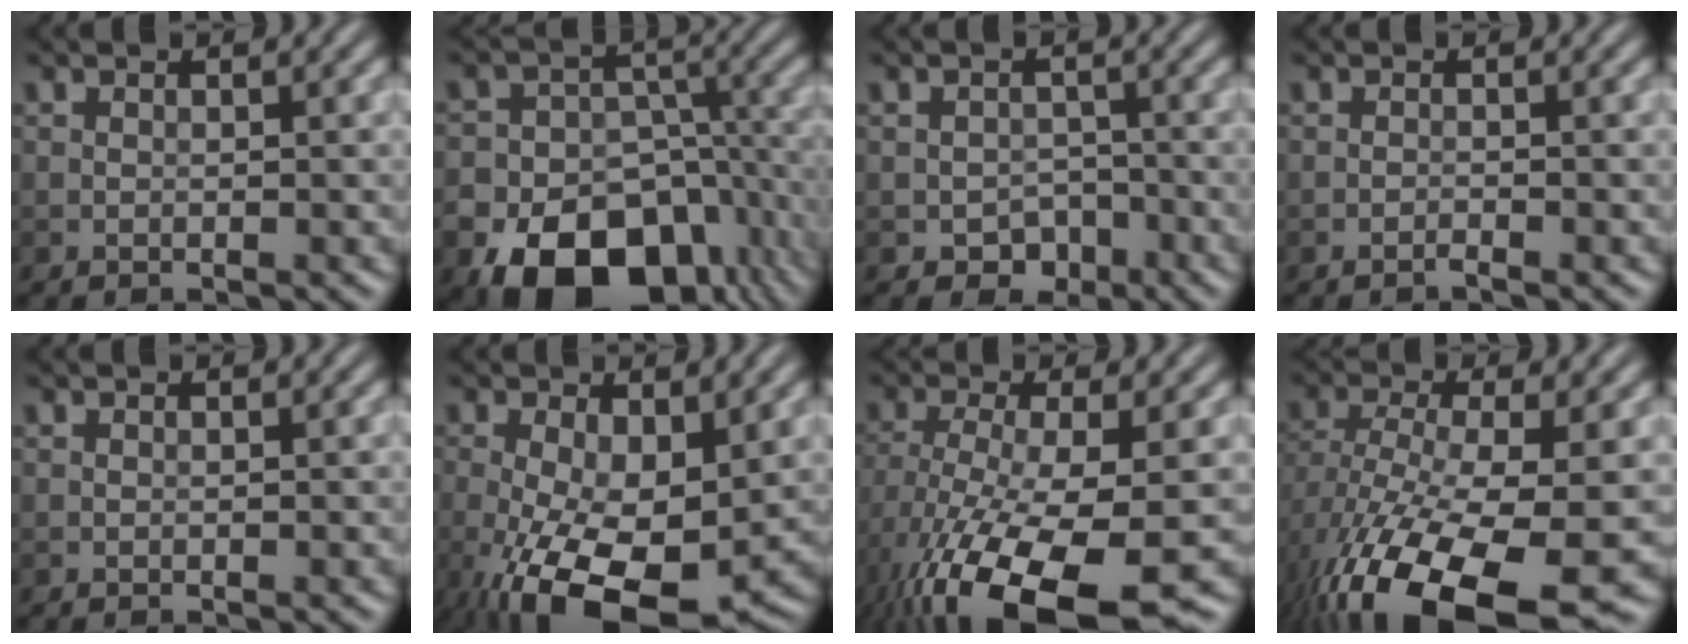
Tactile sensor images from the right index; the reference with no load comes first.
{"total": 18.7, "force": [-10.3, 13.7, 7.4], "torque": [-0.134, -0.056, -0.180]}
{"total": 2.4, "force": [-1.3, 1.8, 0.9], "torque": [-0.005, -0.001, -0.022]}
{"total": 0.7, "force": [-0.5, 0.0, 0.4], "torque": [-0.007, 0.002, -0.011]}
{"total": 0.0}
{"total": 10.9, "force": [-3.6, 5.0, 9.1], "torque": [-0.172, -0.027, -0.052]}
{"total": 14.4, "force": [-8.0, 4.4, 11.2], "torque": [-0.230, -0.037, -0.131]}
{"total": 16.4, "force": [-8.4, 6.5, 12.6], "torque": [-0.257, -0.037, -0.126]}